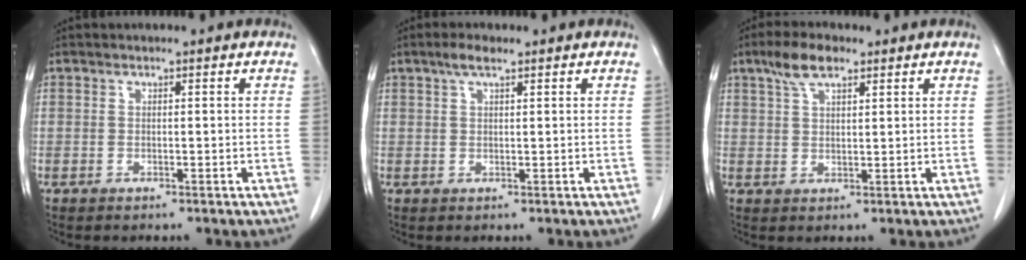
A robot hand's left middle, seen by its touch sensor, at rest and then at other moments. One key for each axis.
{"total": 2.5, "fx": 1.7, "fy": 0.5, "fz": 1.7, "tx": -0.038, "ty": 0.008, "tz": 0.032}
{"total": 5.3, "fx": 3.5, "fy": 1.9, "fz": 3.5, "tx": -0.074, "ty": 0.012, "tz": 0.068}